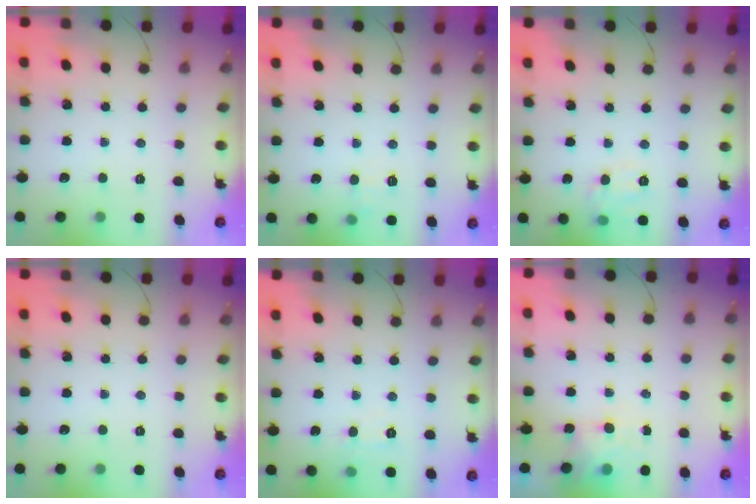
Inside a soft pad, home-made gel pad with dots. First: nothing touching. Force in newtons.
{"total": 6.1, "press": 5.8, "slide": 1.9}
{"total": 7.7, "press": 7.6, "slide": 0.9}
{"total": 0.0}
{"total": 4.2, "press": 4.0, "slide": 1.2}
{"total": 4.6, "press": 4.4, "slide": 1.1}